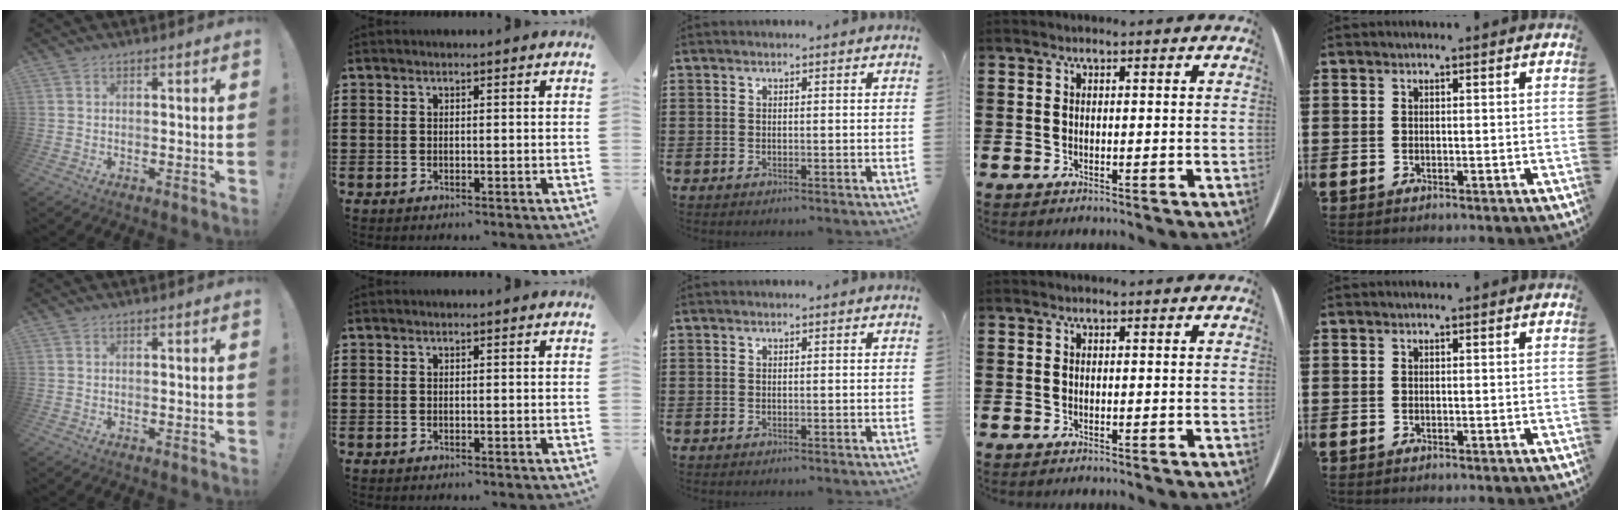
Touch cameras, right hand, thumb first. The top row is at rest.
{}